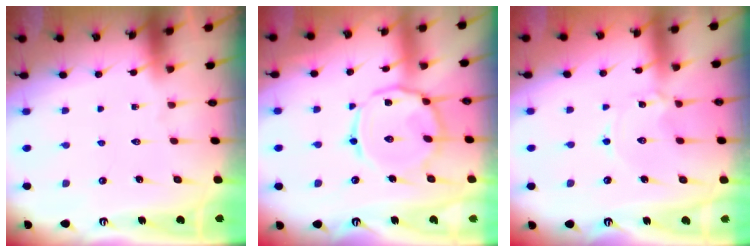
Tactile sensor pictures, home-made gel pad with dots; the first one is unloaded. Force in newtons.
{"total": 11.5, "press": 11.5, "slide": 0.8}
{"total": 0.9, "press": 0.9, "slide": 0.1}